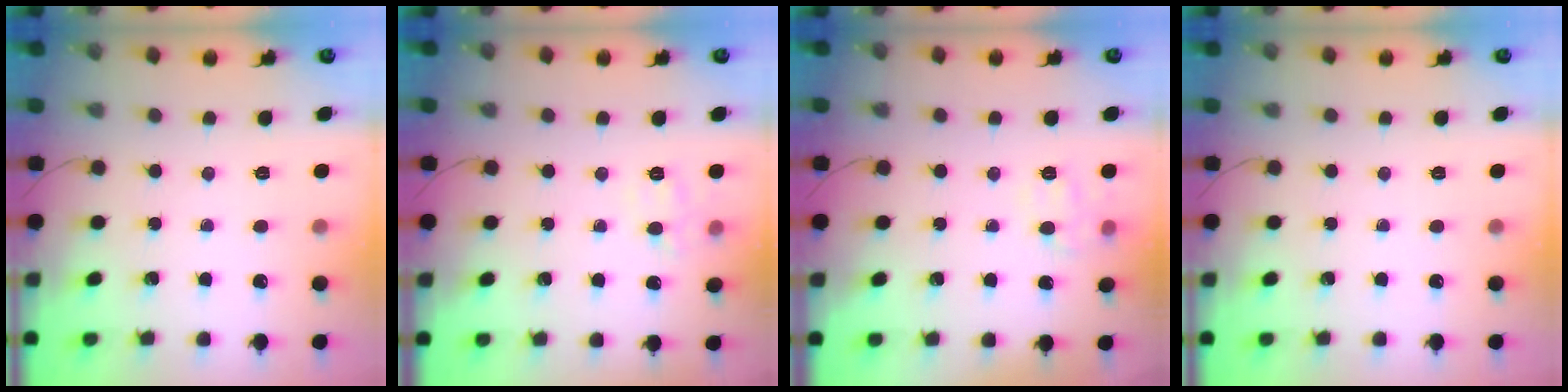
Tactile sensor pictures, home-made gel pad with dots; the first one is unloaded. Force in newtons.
{"total": 8.2, "press": 8.0, "slide": 1.5}
{"total": 7.5, "press": 7.5, "slide": 0.6}
{"total": 0.0}